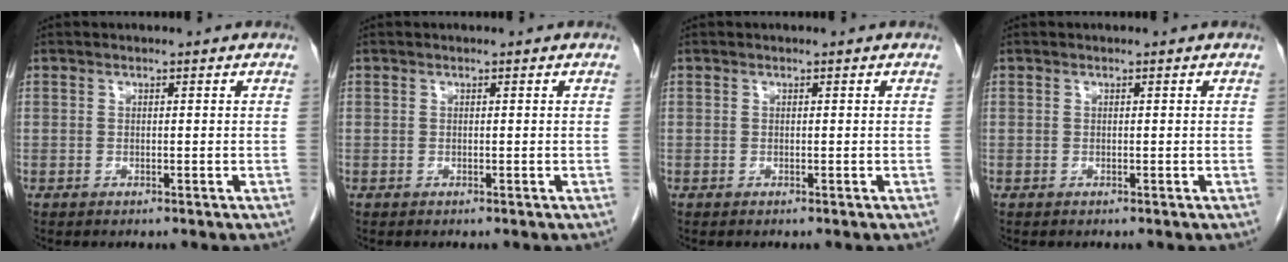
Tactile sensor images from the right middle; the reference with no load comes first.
{"total": 0.0}
{"total": 0.0}
{"total": 0.0}